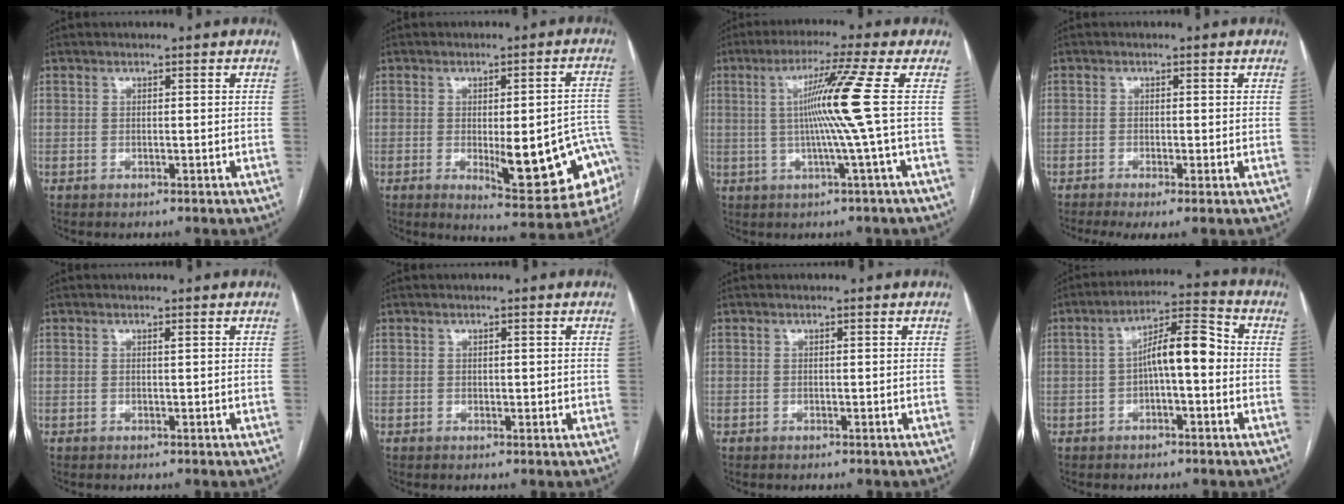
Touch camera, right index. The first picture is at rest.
{"total": 17.0, "force": [-4.5, 4.2, 15.9], "torque": [-0.119, 0.018, -0.035]}
{"total": 8.9, "force": [0.5, -3.1, 8.3], "torque": [-0.147, 0.003, 0.017]}
{"total": 3.9, "force": [-2.0, 0.8, 3.2], "torque": [-0.055, -0.011, -0.037]}
{"total": 0.0}
{"total": 1.0, "force": [0.1, 0.6, 0.8], "torque": [-0.008, 0.000, 0.002]}
{"total": 0.0}
{"total": 8.2, "force": [-0.6, 2.1, 7.9], "torque": [-0.133, 0.033, -0.010]}